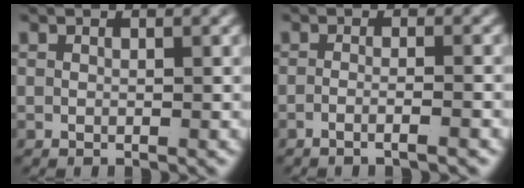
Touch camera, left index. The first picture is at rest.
{"total": 2.2, "force": [-1.8, -0.3, 1.3], "torque": [-0.035, -0.009, -0.029]}